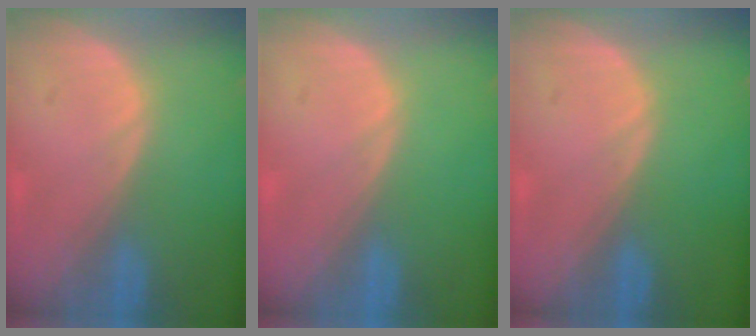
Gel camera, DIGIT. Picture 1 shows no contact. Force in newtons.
{"total": 0.0}
{"total": 0.0}